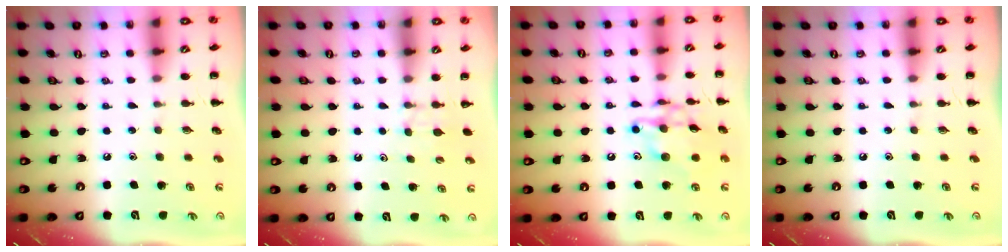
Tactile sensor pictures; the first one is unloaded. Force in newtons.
{"total": 2.9, "press": 2.7, "slide": 1.1}
{"total": 13.7, "press": 13.7, "slide": 1.1}
{"total": 0.0}